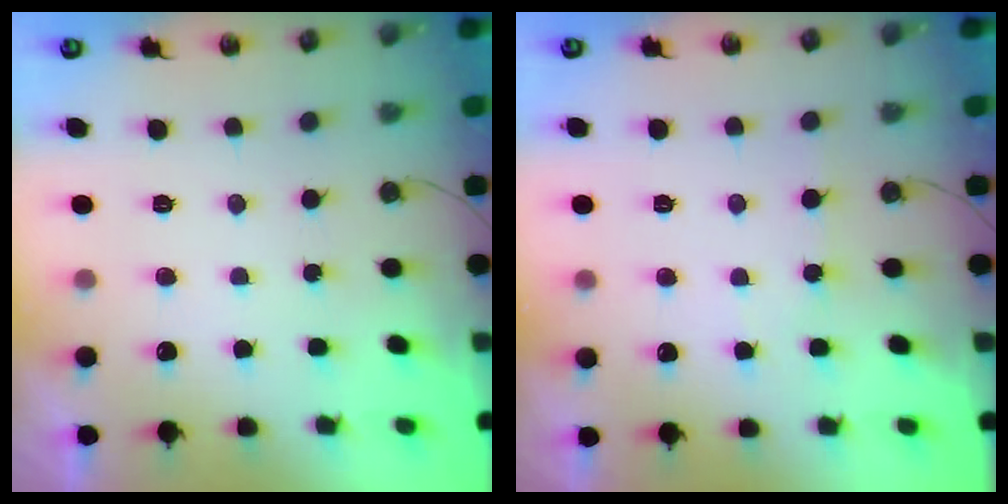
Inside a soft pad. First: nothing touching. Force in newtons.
{"total": 3.1, "press": 3.0, "slide": 0.4}